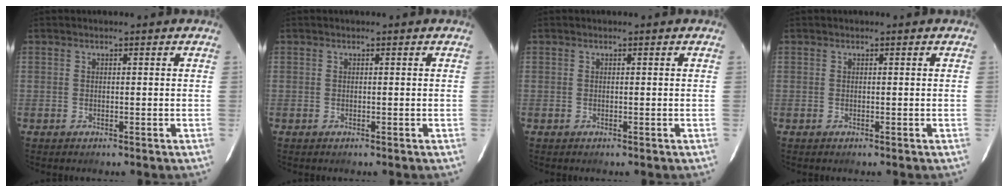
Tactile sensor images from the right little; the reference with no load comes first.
{"total": 0.0}
{"total": 0.0}
{"total": 0.0}